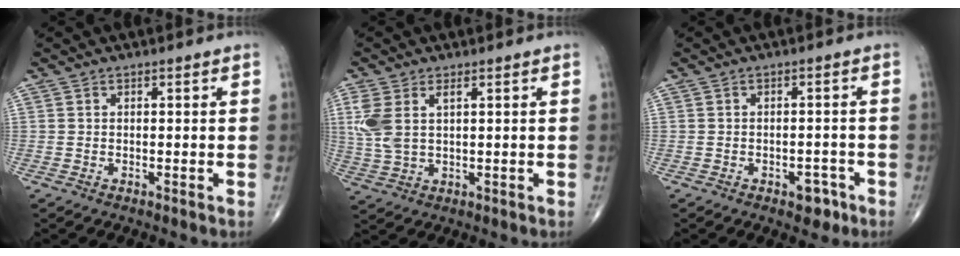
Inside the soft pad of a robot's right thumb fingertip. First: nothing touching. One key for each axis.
{"total": 6.8, "fx": 2.1, "fy": 3.4, "fz": 5.5, "tx": -0.141, "ty": 0.005, "tz": 0.051}
{"total": 3.5, "fx": -2.0, "fy": 2.1, "fz": 2.1, "tx": -0.011, "ty": 0.014, "tz": -0.023}